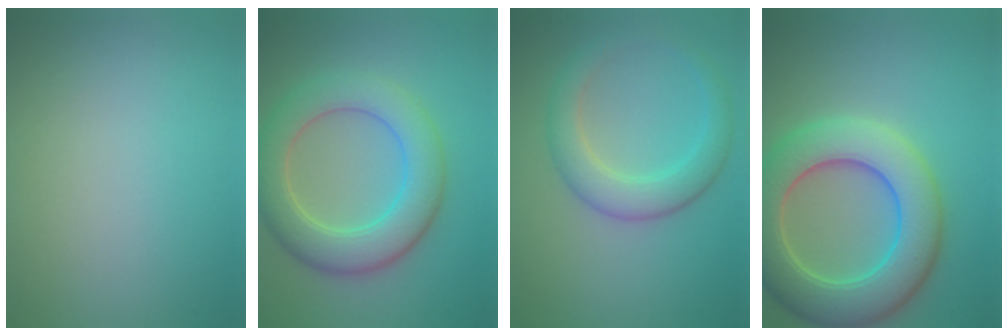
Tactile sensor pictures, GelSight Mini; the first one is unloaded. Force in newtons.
{"total": 6.8, "press": 6.8, "slide": 0.5}
{"total": 3.9, "press": 3.9, "slide": 0.3}
{"total": 9.2, "press": 9.2, "slide": 0.6}